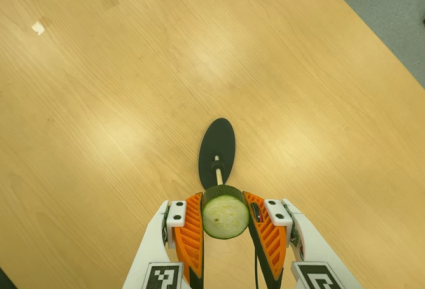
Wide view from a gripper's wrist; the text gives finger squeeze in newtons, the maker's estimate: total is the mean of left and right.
{"total": 10.8, "left": 9.9, "right": 11.7}